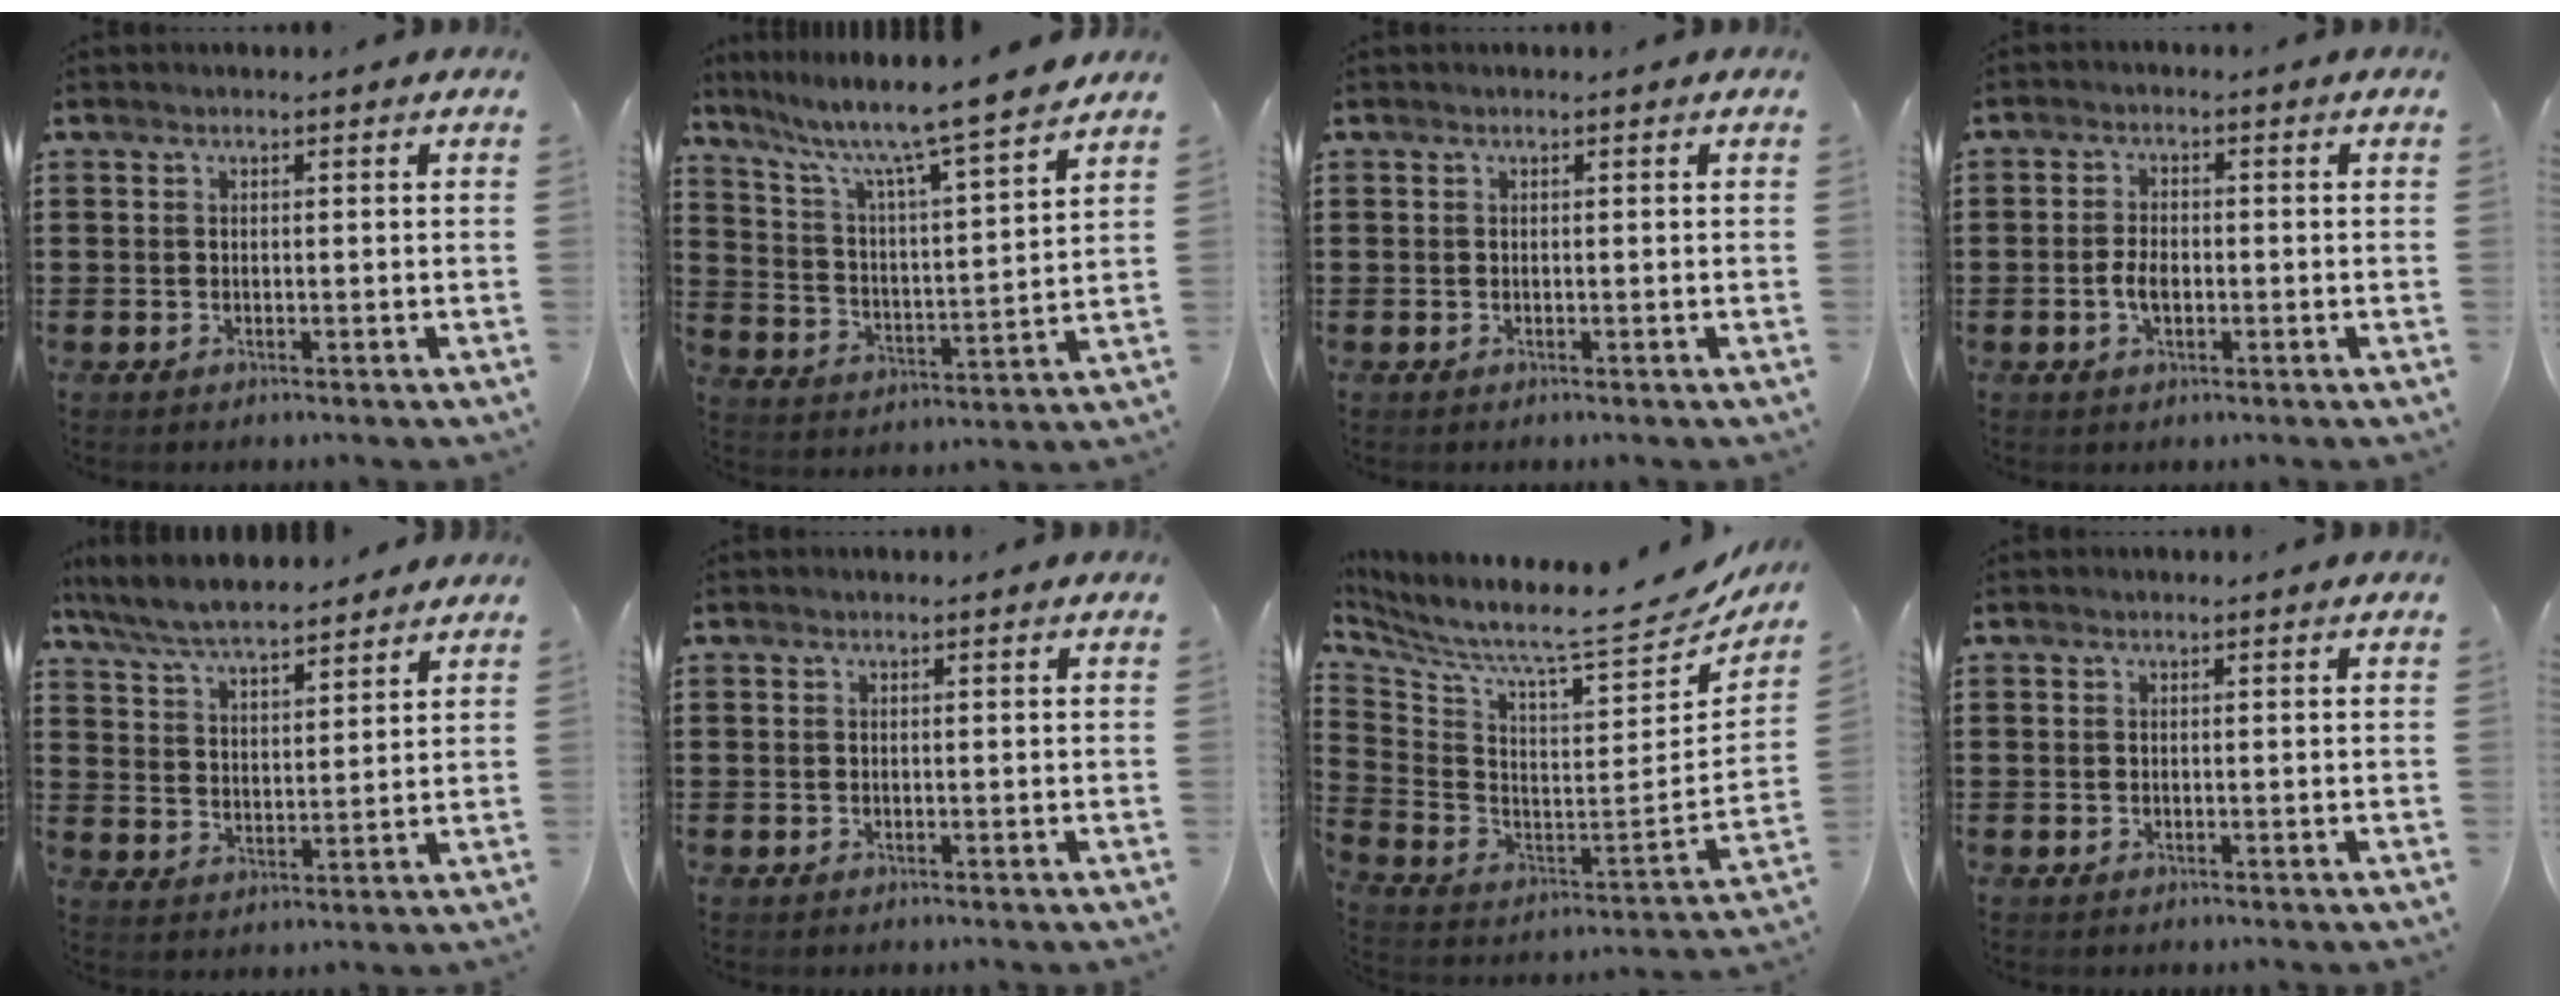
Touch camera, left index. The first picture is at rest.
{"total": 7.9, "force": [6.7, -0.4, 4.3], "torque": [-0.109, -0.053, 0.104]}
{"total": 0.0}
{"total": 3.1, "force": [-0.6, 1.5, 2.6], "torque": [-0.065, -0.002, -0.015]}
{"total": 6.8, "force": [6.4, 0.8, 2.2], "torque": [-0.069, -0.027, 0.115]}
{"total": 0.0}
{"total": 7.3, "force": [6.8, -0.5, 2.6], "torque": [-0.083, -0.083, 0.102]}
{"total": 0.0}